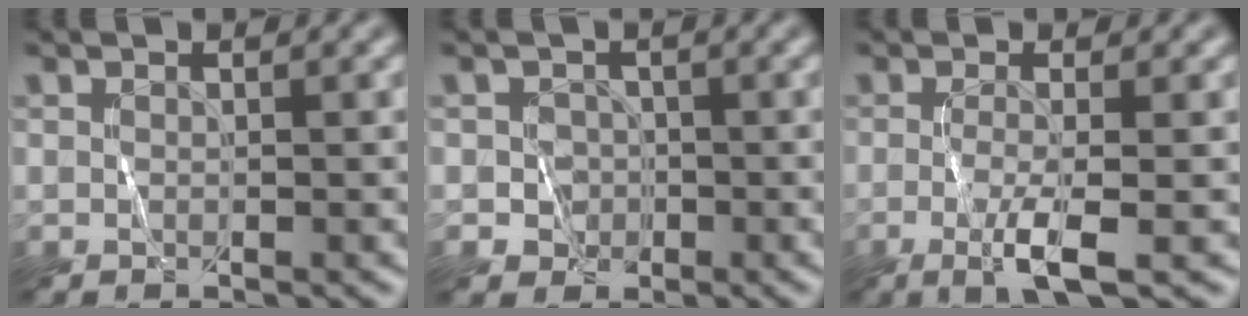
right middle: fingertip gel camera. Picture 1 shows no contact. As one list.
[{"total": 1.9, "force": [-0.5, 1.7, 0.4], "torque": [0.004, 0.002, -0.012]}, {"total": 3.3, "force": [-1.0, 0.4, 3.1], "torque": [-0.067, -0.011, -0.022]}]